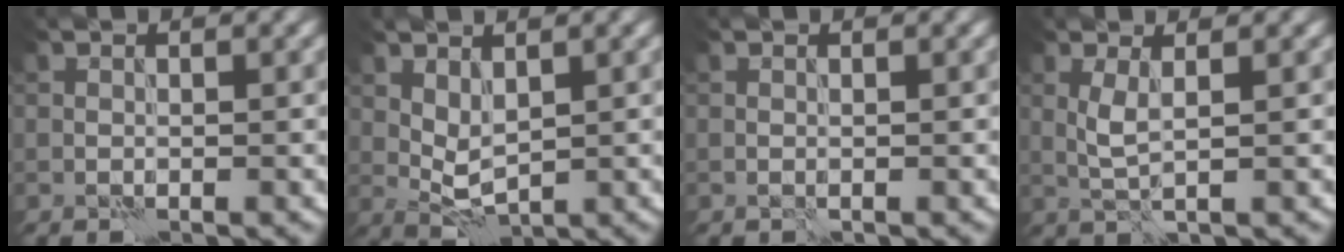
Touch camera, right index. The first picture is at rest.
{"total": 2.6, "force": [1.1, 1.3, 2.0], "torque": [-0.044, -0.004, 0.024]}
{"total": 0.0}
{"total": 1.9, "force": [0.4, 0.3, 1.8], "torque": [-0.044, 0.002, 0.010]}